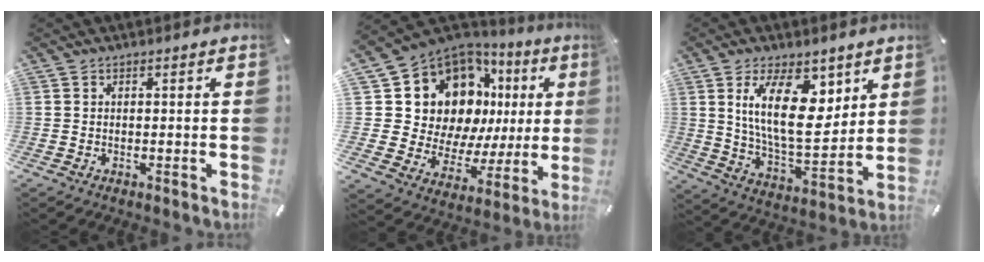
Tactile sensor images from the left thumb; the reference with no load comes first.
{"total": 17.1, "force": [8.2, 12.4, 8.4], "torque": [-0.143, -0.076, 0.165]}
{"total": 16.9, "force": [7.2, 8.5, 12.7], "torque": [-0.234, -0.030, 0.120]}